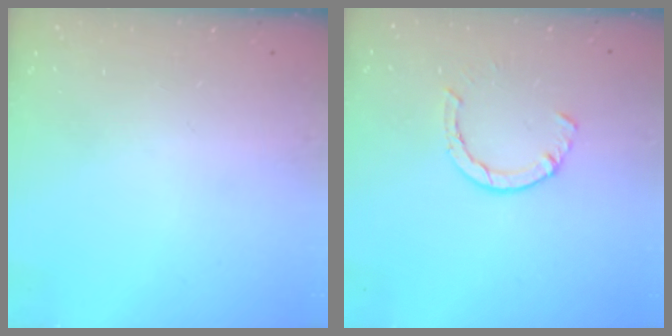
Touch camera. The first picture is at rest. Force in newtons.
{"total": 4.0, "press": 4.0, "slide": 0.4}